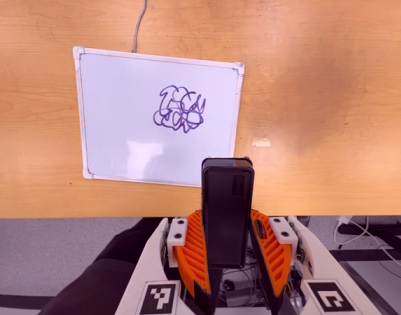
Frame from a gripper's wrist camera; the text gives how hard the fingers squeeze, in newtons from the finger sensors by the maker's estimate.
{"total": 4.1, "left": 2.6, "right": 5.7}